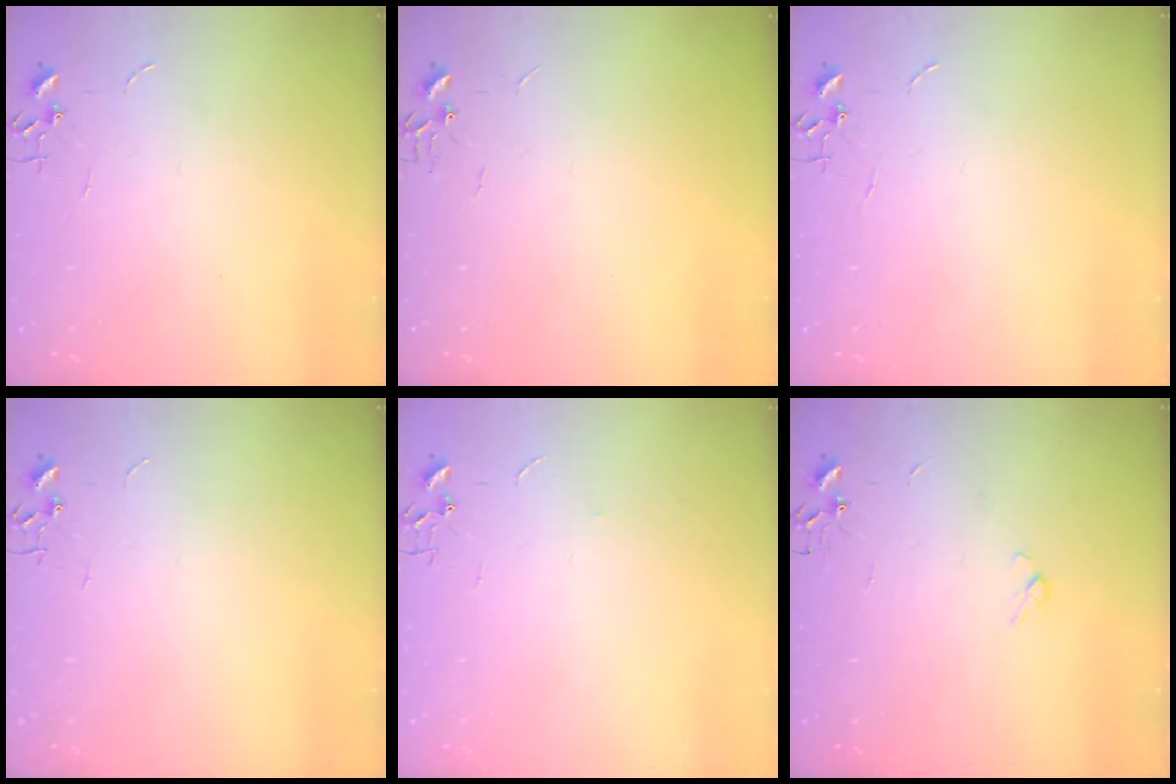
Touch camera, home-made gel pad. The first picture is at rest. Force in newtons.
{"total": 0.0}
{"total": 0.0}
{"total": 0.0}
{"total": 2.6, "press": 2.5, "slide": 0.4}
{"total": 3.5, "press": 3.5, "slide": 0.7}